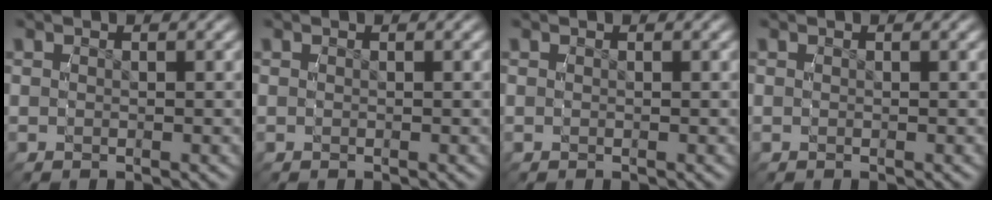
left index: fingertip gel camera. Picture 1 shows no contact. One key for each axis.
{"total": 0.0}
{"total": 0.0}
{"total": 0.0}